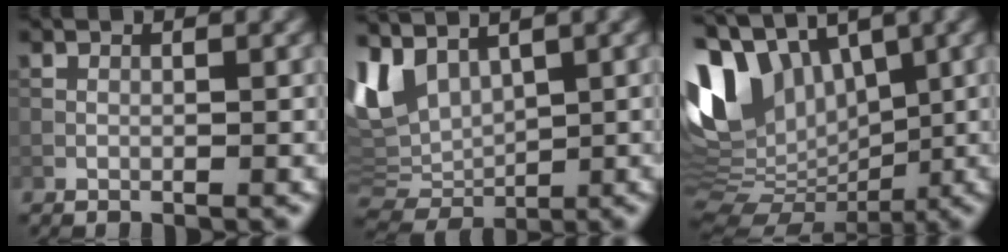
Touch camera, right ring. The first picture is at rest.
{"total": 7.8, "force": [3.1, 4.4, 5.7], "torque": [-0.132, -0.002, 0.059]}
{"total": 12.4, "force": [2.7, 8.2, 8.9], "torque": [-0.176, 0.019, 0.047]}